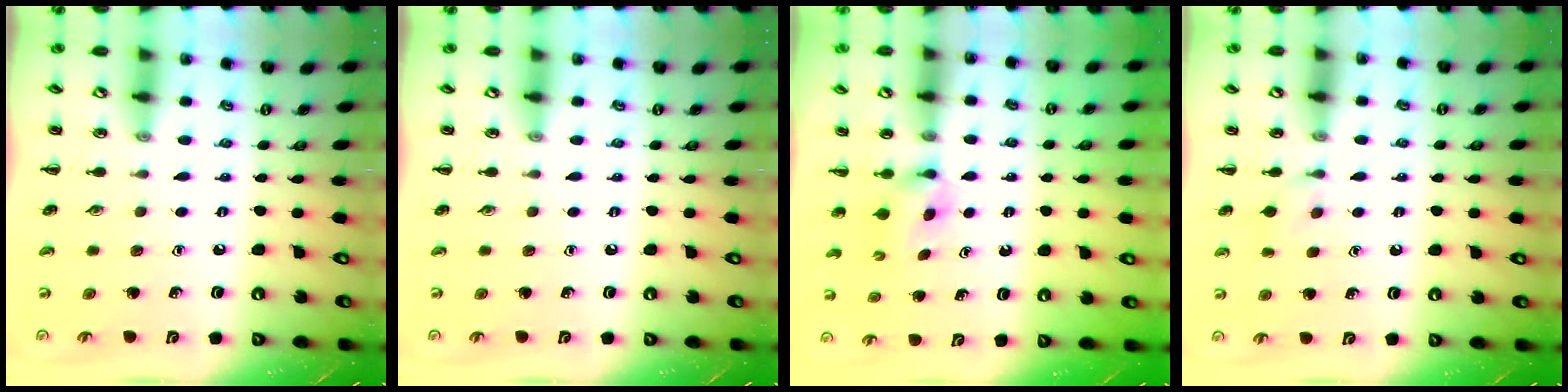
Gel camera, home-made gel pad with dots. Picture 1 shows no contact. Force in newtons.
{"total": 0.0}
{"total": 2.9, "press": 2.8, "slide": 1.0}
{"total": 6.3, "press": 5.9, "slide": 2.2}